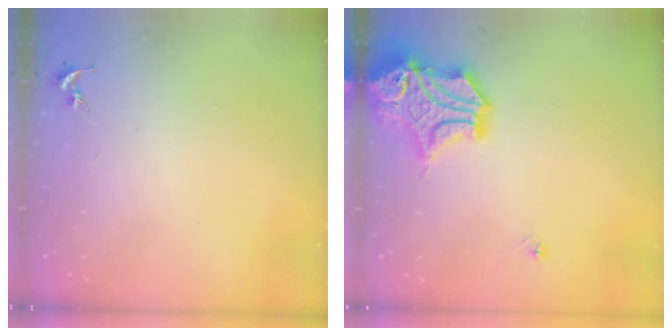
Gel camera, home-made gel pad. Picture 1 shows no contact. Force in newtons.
{"total": 16.3, "press": 16.1, "slide": 2.6}